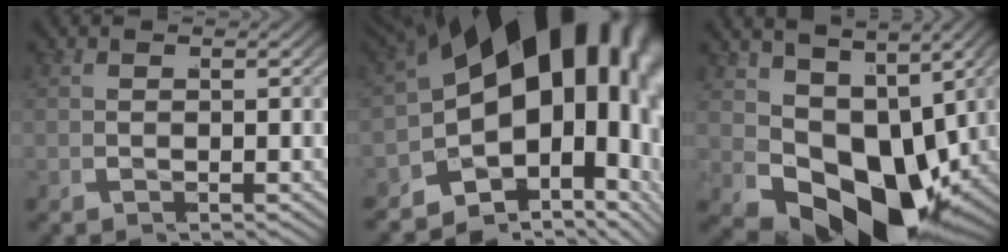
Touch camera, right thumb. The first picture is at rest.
{"total": 24.3, "force": [1.8, 15.6, 18.6], "torque": [-0.292, -0.014, 0.008]}
{"total": 14.5, "force": [-3.6, 8.9, 10.8], "torque": [-0.206, -0.059, -0.033]}